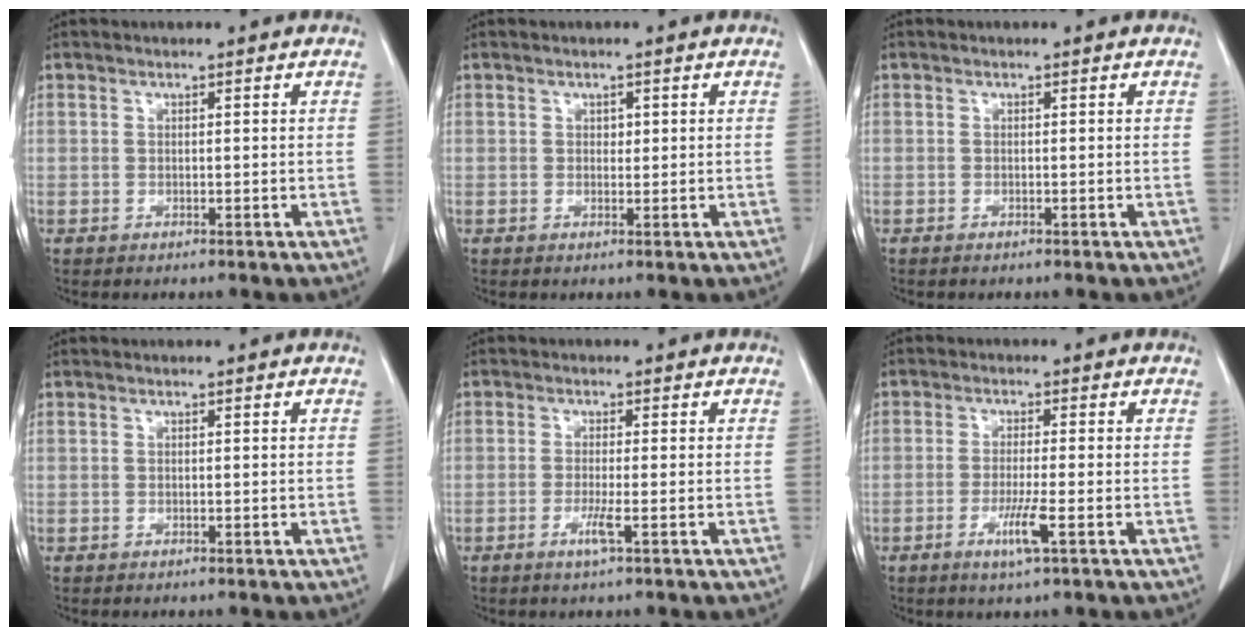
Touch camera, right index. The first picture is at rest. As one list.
[{"total": 0.9, "force": [0.3, 0.7, 0.5], "torque": [-0.004, 0.001, 0.004]}, {"total": 0.6, "force": [-0.5, 0.0, 0.2], "torque": [-0.008, -0.001, -0.008]}, {"total": 0.0}, {"total": 2.4, "force": [-1.0, -0.2, 2.2], "torque": [-0.042, -0.004, -0.019]}, {"total": 4.2, "force": [-1.7, -0.3, 3.9], "torque": [-0.074, -0.010, -0.031]}]